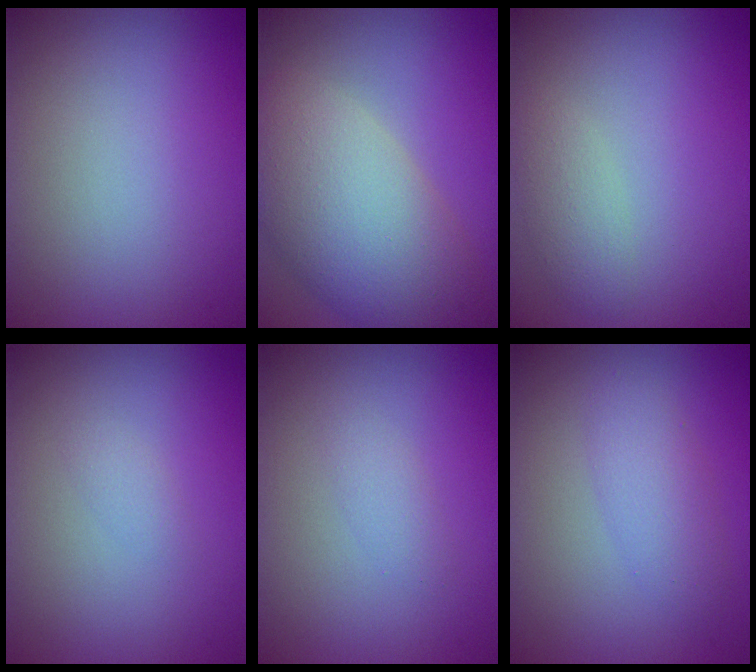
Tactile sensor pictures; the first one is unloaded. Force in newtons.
{"total": 9.2, "press": 9.2, "slide": 0.8}
{"total": 1.7, "press": 1.7, "slide": 0.0}
{"total": 0.7, "press": 0.7, "slide": 0.0}
{"total": 1.1, "press": 1.1, "slide": 0.1}
{"total": 2.5, "press": 2.5, "slide": 0.1}